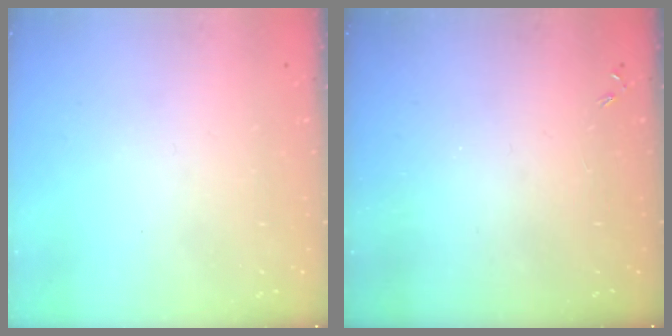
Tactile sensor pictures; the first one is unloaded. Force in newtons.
{"total": 0.0}